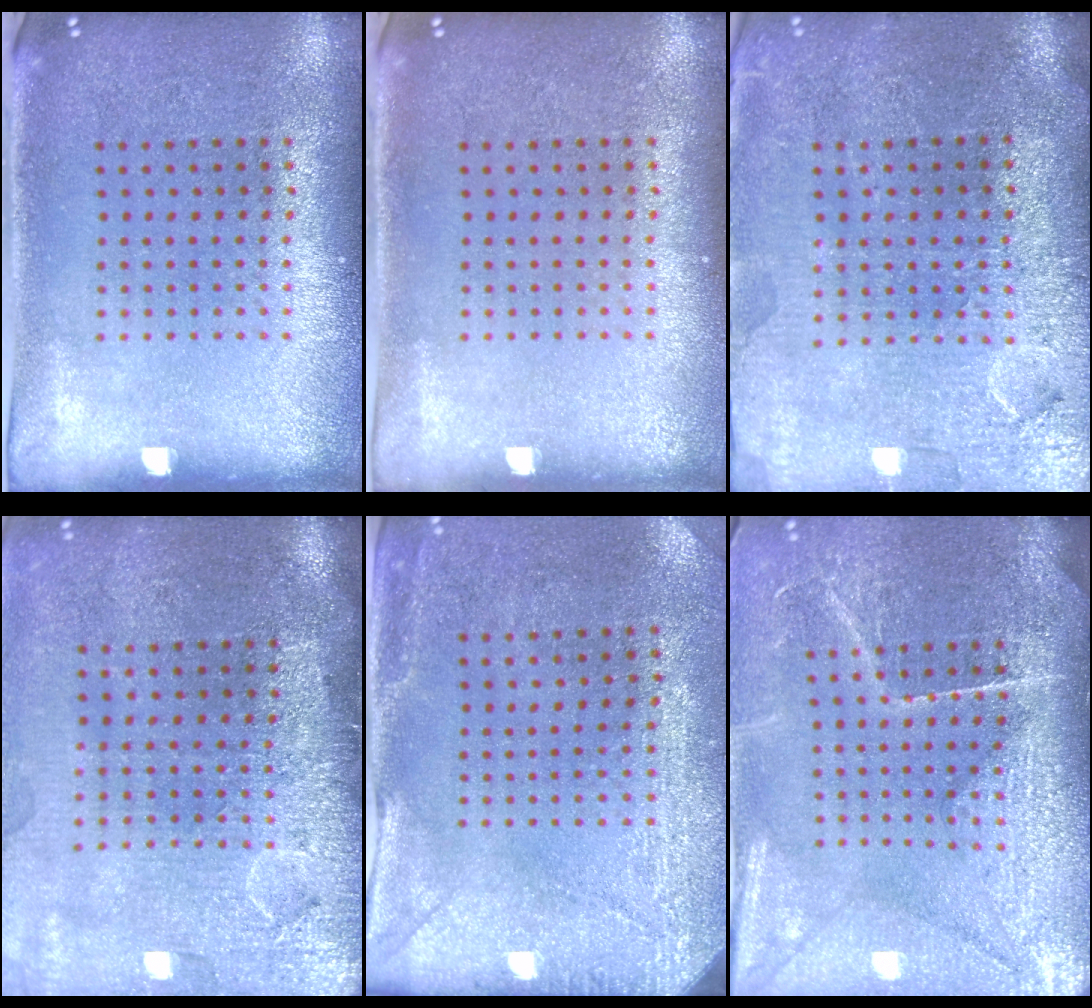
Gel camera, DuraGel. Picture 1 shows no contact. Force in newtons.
{"total": 0.0}
{"total": 3.6, "press": 3.4, "slide": 1.4}
{"total": 4.4, "press": 3.6, "slide": 2.5}
{"total": 2.9, "press": 2.4, "slide": 1.6}
{"total": 4.4, "press": 4.0, "slide": 1.9}